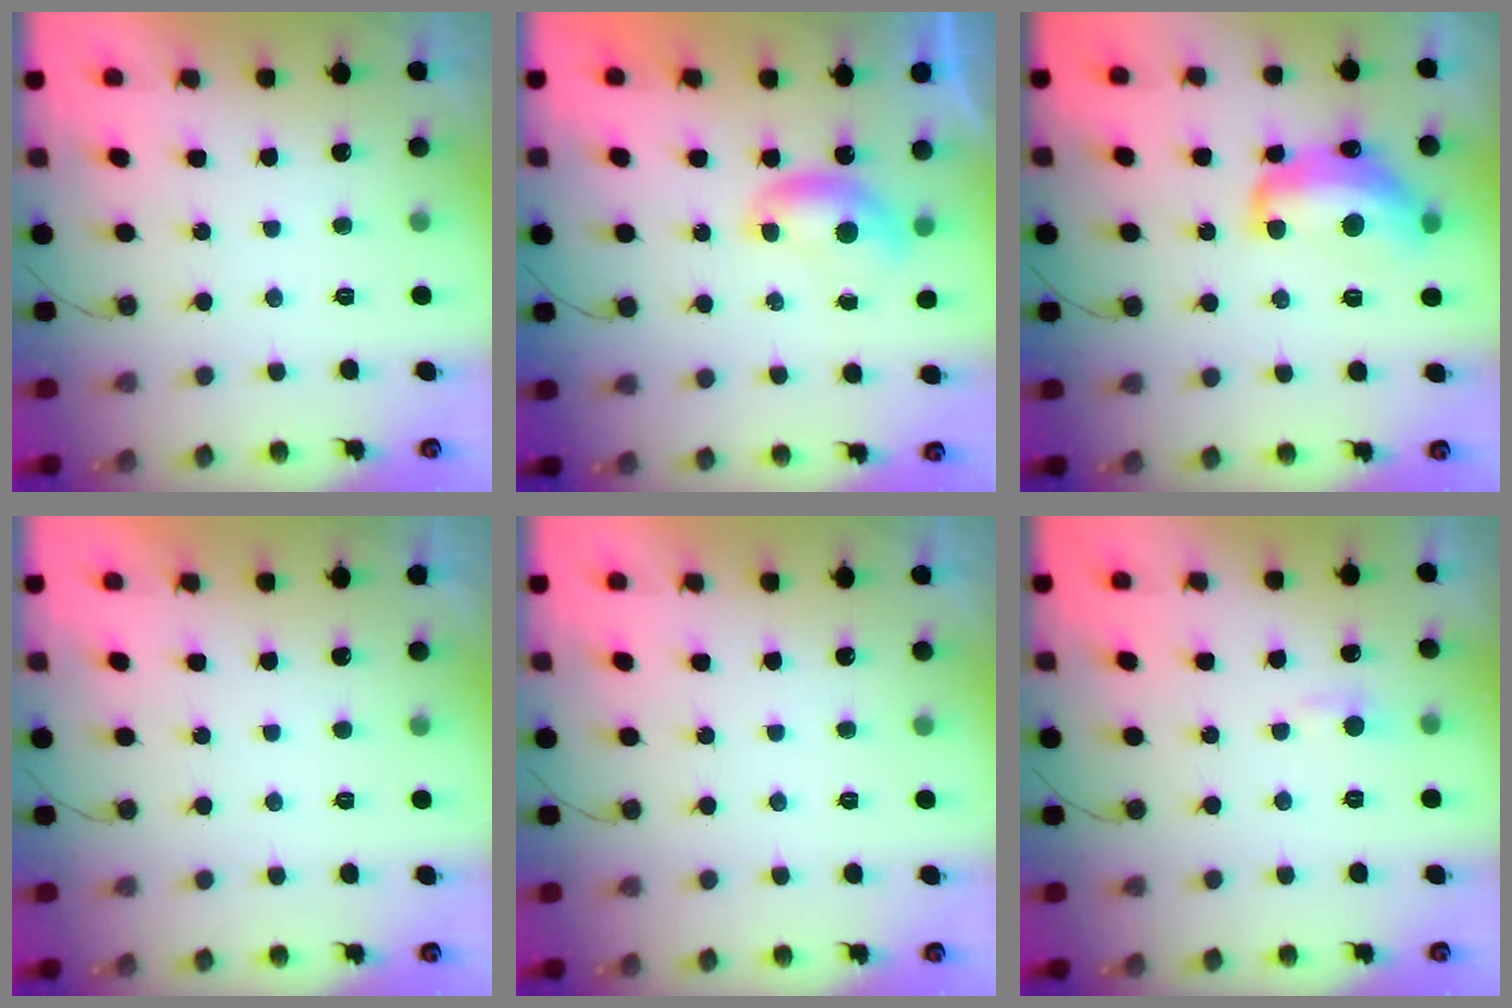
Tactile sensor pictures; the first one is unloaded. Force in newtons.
{"total": 6.5, "press": 6.4, "slide": 0.9}
{"total": 14.3, "press": 14.3, "slide": 1.3}
{"total": 0.0}
{"total": 0.0}
{"total": 3.8, "press": 3.8, "slide": 0.5}